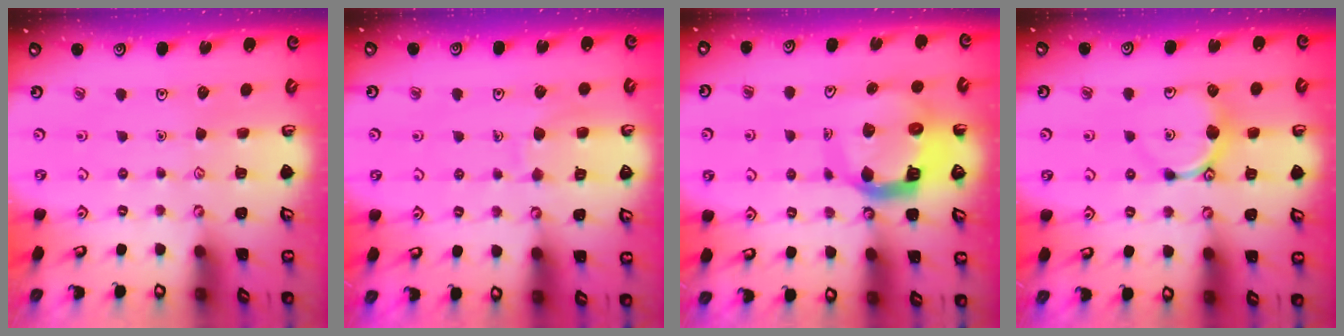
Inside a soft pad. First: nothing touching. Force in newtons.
{"total": 7.1, "press": 7.1, "slide": 0.7}
{"total": 12.1, "press": 12.0, "slide": 1.4}
{"total": 9.4, "press": 9.4, "slide": 0.6}